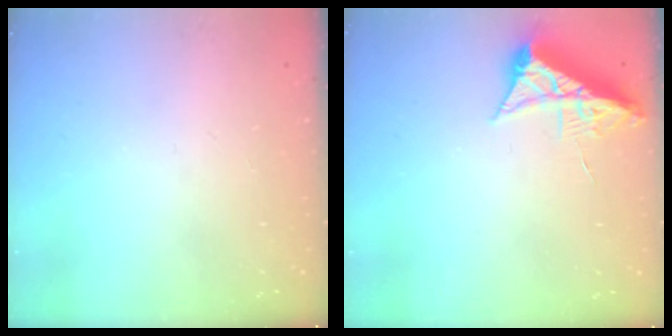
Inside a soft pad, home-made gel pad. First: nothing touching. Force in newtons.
{"total": 7.1, "press": 7.1, "slide": 0.8}